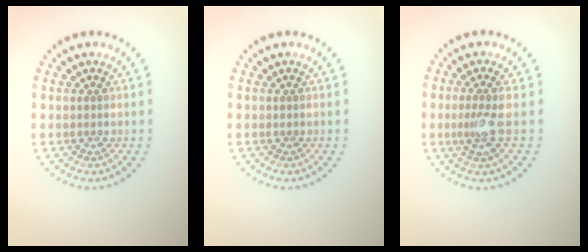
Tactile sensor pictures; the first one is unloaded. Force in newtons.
{"total": 0.0}
{"total": 2.0, "press": 1.6, "slide": 1.3}